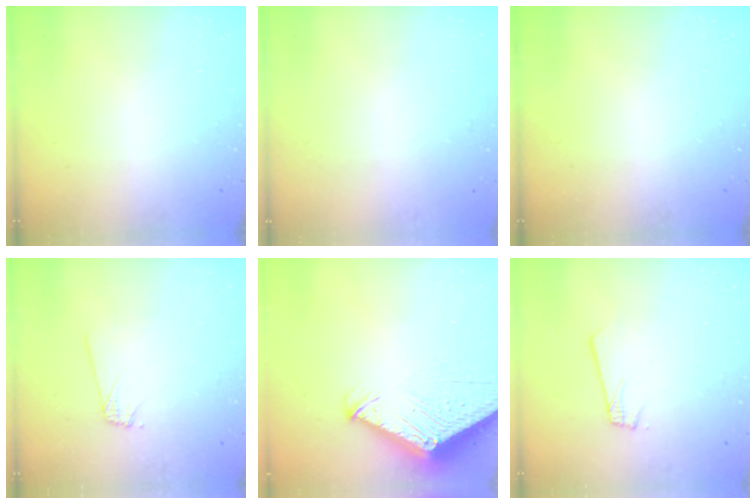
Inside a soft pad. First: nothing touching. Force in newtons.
{"total": 0.0}
{"total": 0.0}
{"total": 5.8, "press": 5.7, "slide": 1.0}
{"total": 7.1, "press": 7.1, "slide": 0.8}
{"total": 1.8, "press": 1.8, "slide": 0.1}